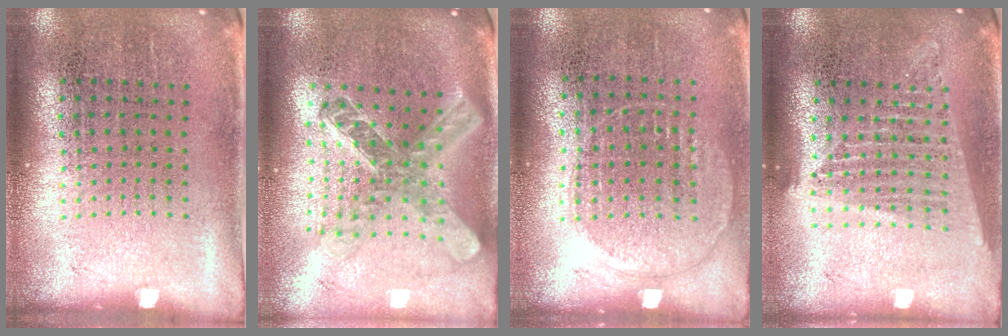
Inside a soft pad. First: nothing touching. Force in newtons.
{"total": 2.5, "press": 1.9, "slide": 1.6}
{"total": 0.9, "press": 0.8, "slide": 0.4}
{"total": 1.8, "press": 1.6, "slide": 0.8}